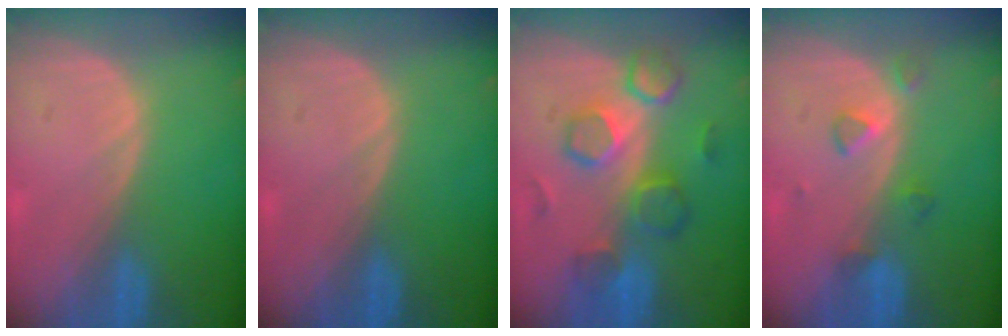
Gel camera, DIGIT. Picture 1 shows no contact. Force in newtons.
{"total": 0.0}
{"total": 8.3, "press": 8.2, "slide": 1.4}
{"total": 3.2, "press": 3.1, "slide": 0.8}